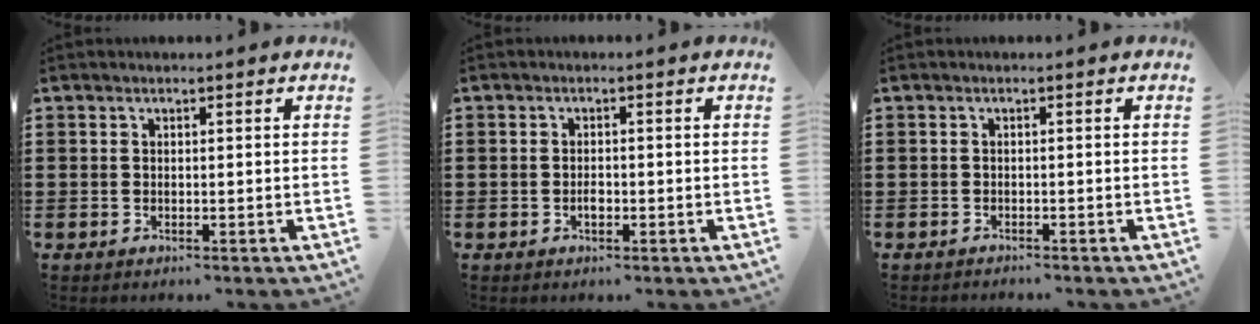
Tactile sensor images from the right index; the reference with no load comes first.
{"total": 1.6, "force": [-0.7, 0.8, 1.2], "torque": [-0.023, 0.001, -0.012]}
{"total": 1.1, "force": [-1.1, -0.1, -0.1], "torque": [0.001, 0.000, -0.023]}